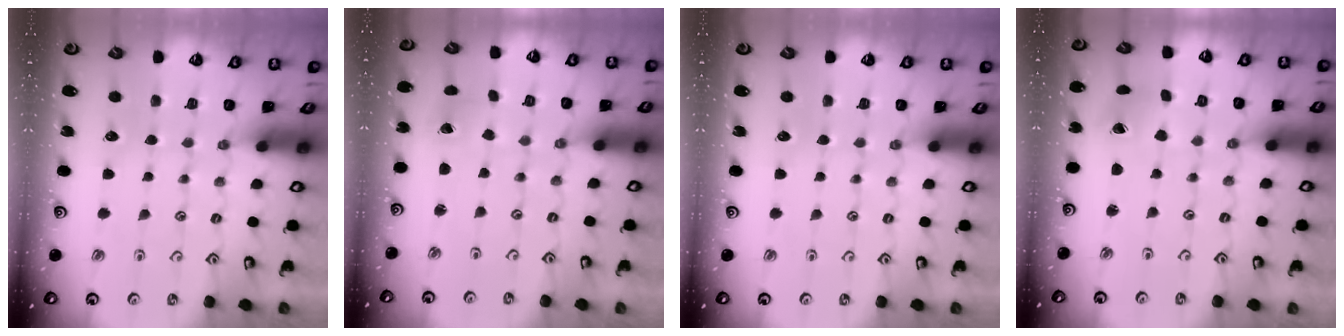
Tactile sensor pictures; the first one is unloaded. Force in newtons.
{"total": 2.0, "press": 2.0, "slide": 0.2}
{"total": 0.0}
{"total": 2.0, "press": 2.0, "slide": 0.4}